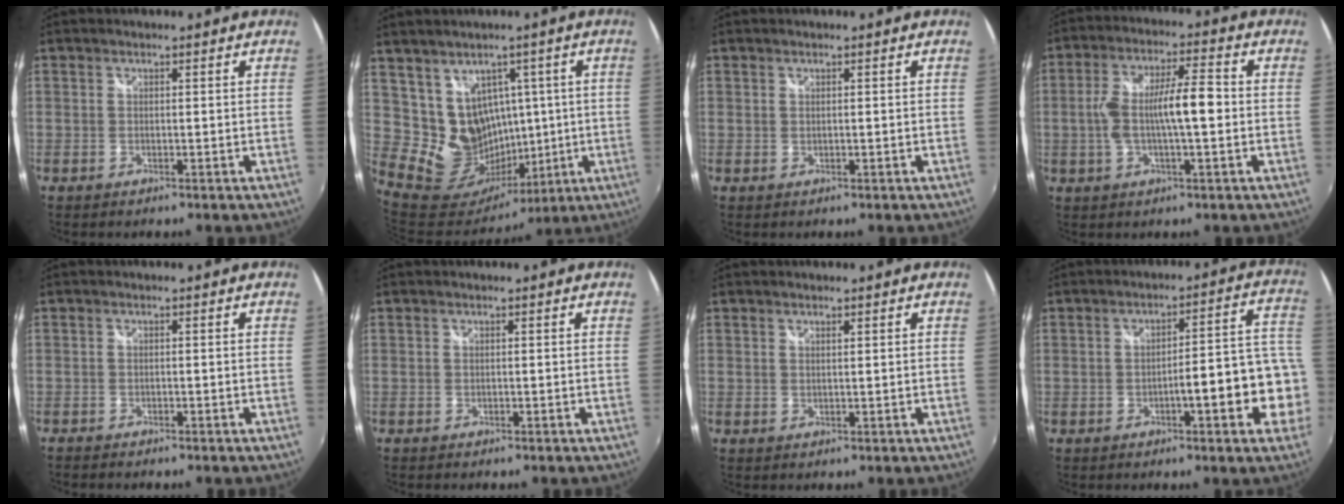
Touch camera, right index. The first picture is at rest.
{"total": 12.3, "force": [3.6, 11.3, 3.0], "torque": [-0.073, 0.011, 0.092]}
{"total": 0.0}
{"total": 11.5, "force": [-1.1, 2.8, 11.1], "torque": [-0.210, 0.008, -0.019]}
{"total": 1.9, "force": [-1.8, 0.3, 0.5], "torque": [-0.014, -0.012, -0.032]}
{"total": 0.0}
{"total": 0.7, "force": [0.6, 0.0, 0.4], "torque": [-0.006, 0.001, 0.011]}
{"total": 10.6, "force": [-3.6, 1.6, 9.9], "torque": [-0.120, 0.018, -0.041]}